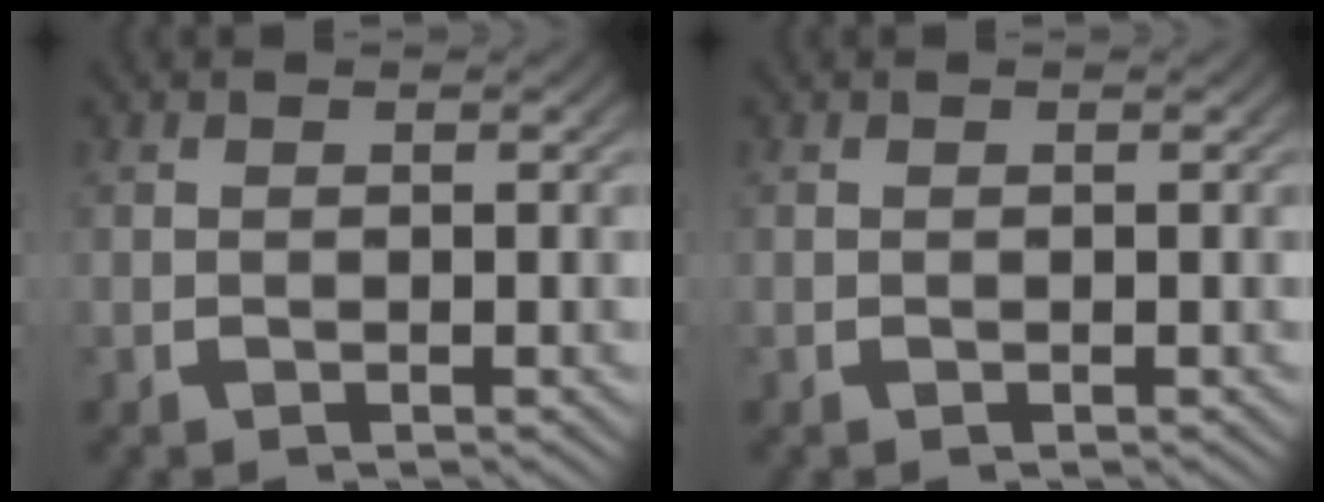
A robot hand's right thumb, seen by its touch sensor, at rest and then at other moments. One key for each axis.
{"total": 0.0}